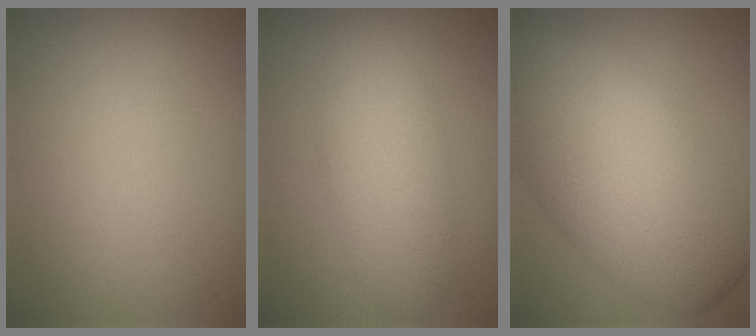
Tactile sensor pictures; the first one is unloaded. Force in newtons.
{"total": 4.5, "press": 4.5, "slide": 0.1}
{"total": 10.5, "press": 10.5, "slide": 0.9}